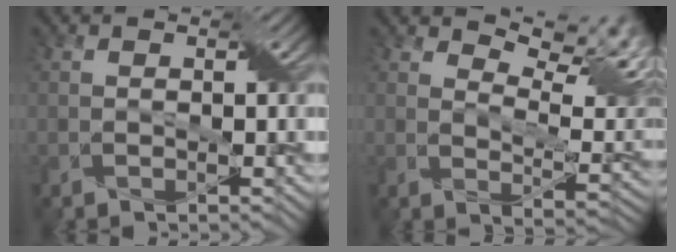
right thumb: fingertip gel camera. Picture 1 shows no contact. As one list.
[{"total": 10.7, "force": [7.1, 3.9, 7.0], "torque": [-0.119, 0.000, 0.116]}]